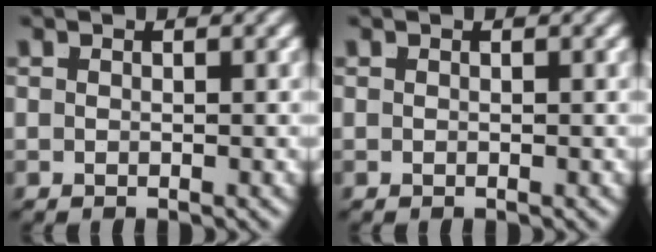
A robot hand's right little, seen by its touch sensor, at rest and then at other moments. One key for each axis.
{"total": 0.0}